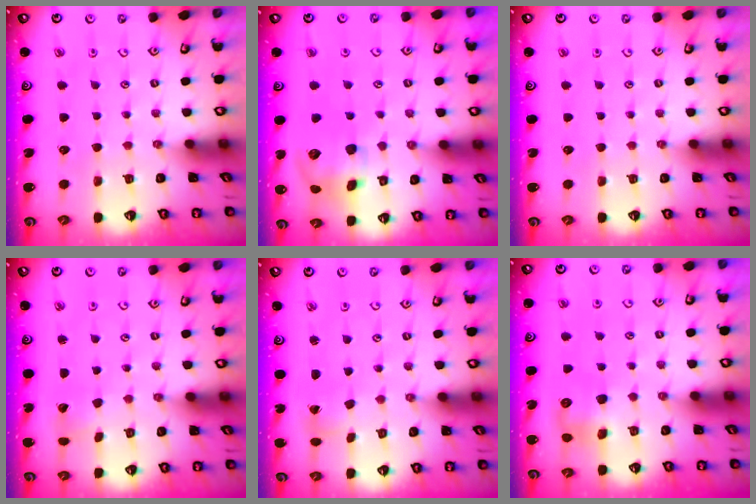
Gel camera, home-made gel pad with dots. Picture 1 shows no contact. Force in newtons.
{"total": 13.1, "press": 12.9, "slide": 2.2}
{"total": 0.0}
{"total": 1.7, "press": 1.7, "slide": 0.3}
{"total": 1.5, "press": 1.5, "slide": 0.1}
{"total": 8.4, "press": 8.4, "slide": 0.5}